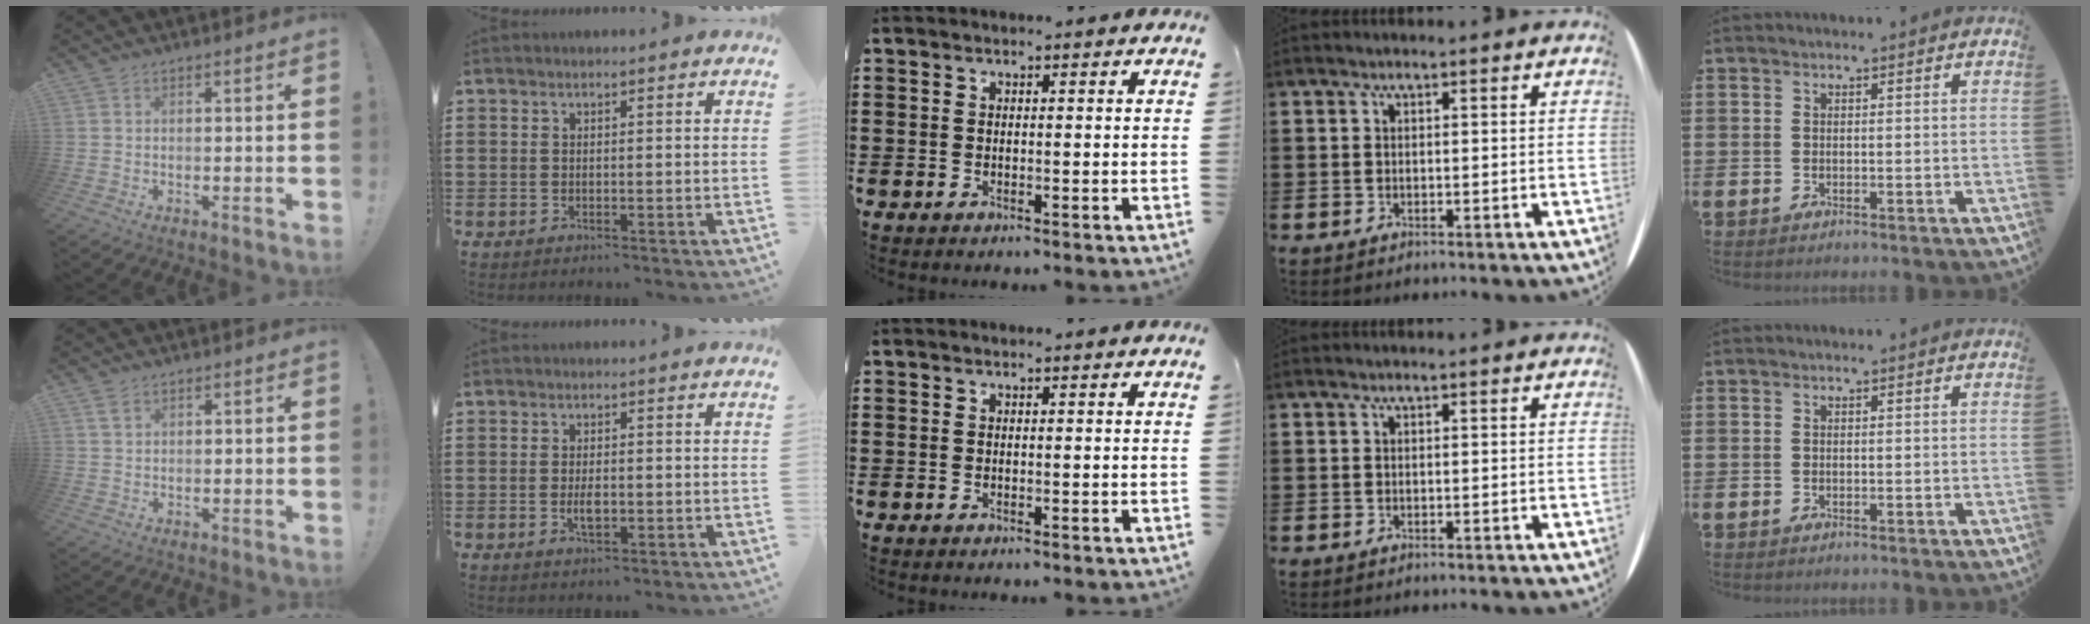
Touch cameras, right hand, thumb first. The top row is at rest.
{"thumb": {"total": 2.0, "force": [1.3, 1.1, 1.1], "torque": [-0.020, -0.001, 0.024]}, "index": {"total": 2.8, "force": [-0.6, 1.1, 2.5], "torque": [-0.054, -0.002, -0.012]}}